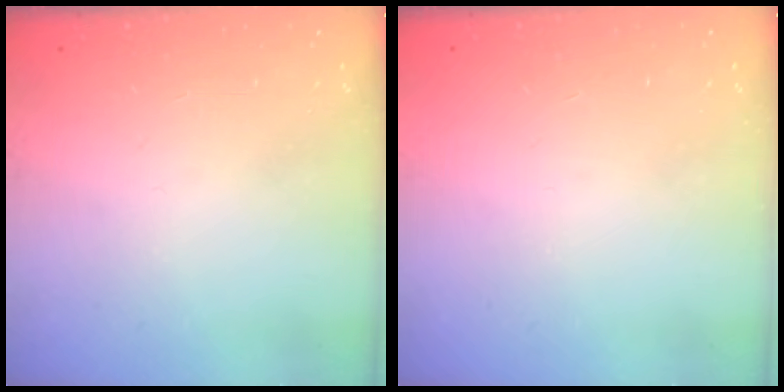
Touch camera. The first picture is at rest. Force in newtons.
{"total": 1.6, "press": 1.6, "slide": 0.1}